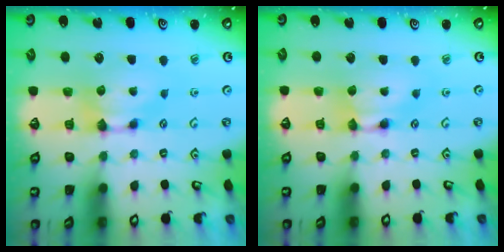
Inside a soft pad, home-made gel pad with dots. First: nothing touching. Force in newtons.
{"total": 1.7, "press": 1.7, "slide": 0.1}